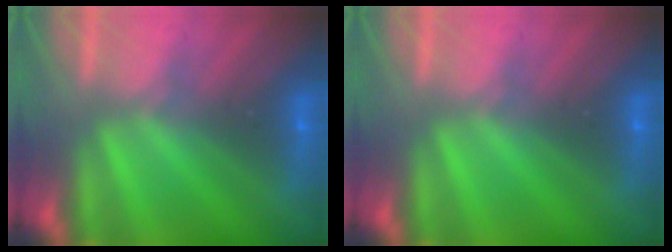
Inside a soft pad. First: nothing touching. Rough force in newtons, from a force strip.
{"total": 0.0}